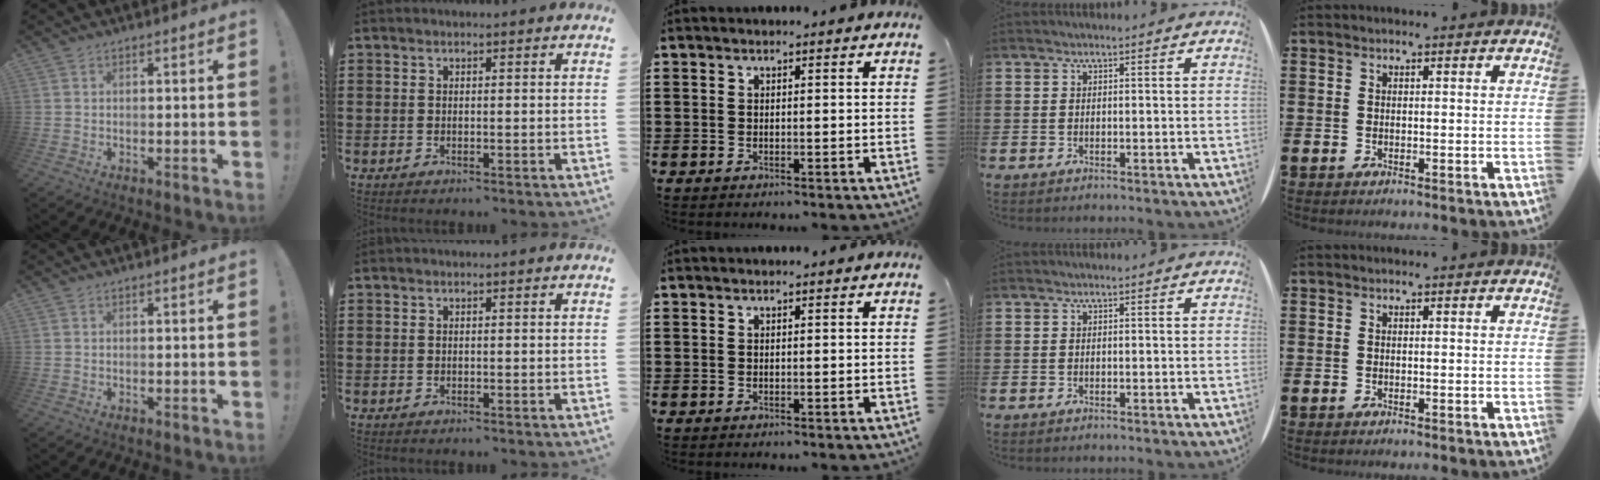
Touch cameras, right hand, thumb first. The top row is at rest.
{}